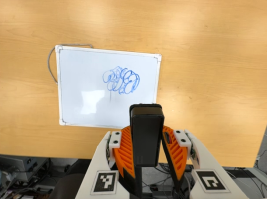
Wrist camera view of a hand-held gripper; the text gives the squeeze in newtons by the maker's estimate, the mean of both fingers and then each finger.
{"total": 7.1, "left": 5.9, "right": 8.3}